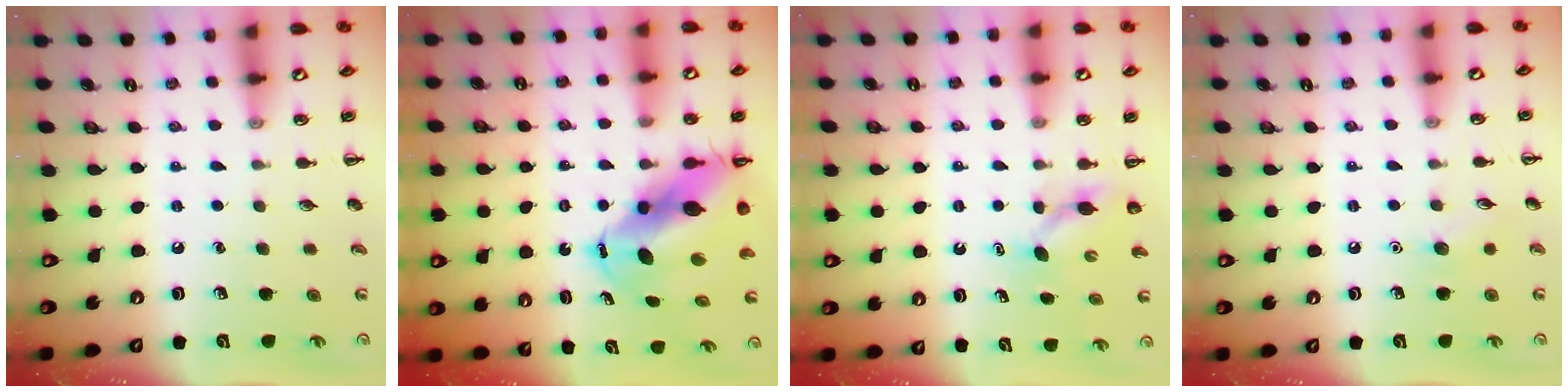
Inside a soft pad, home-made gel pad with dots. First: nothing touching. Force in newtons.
{"total": 13.1, "press": 12.6, "slide": 3.5}
{"total": 4.0, "press": 3.9, "slide": 1.1}
{"total": 5.5, "press": 5.4, "slide": 1.3}